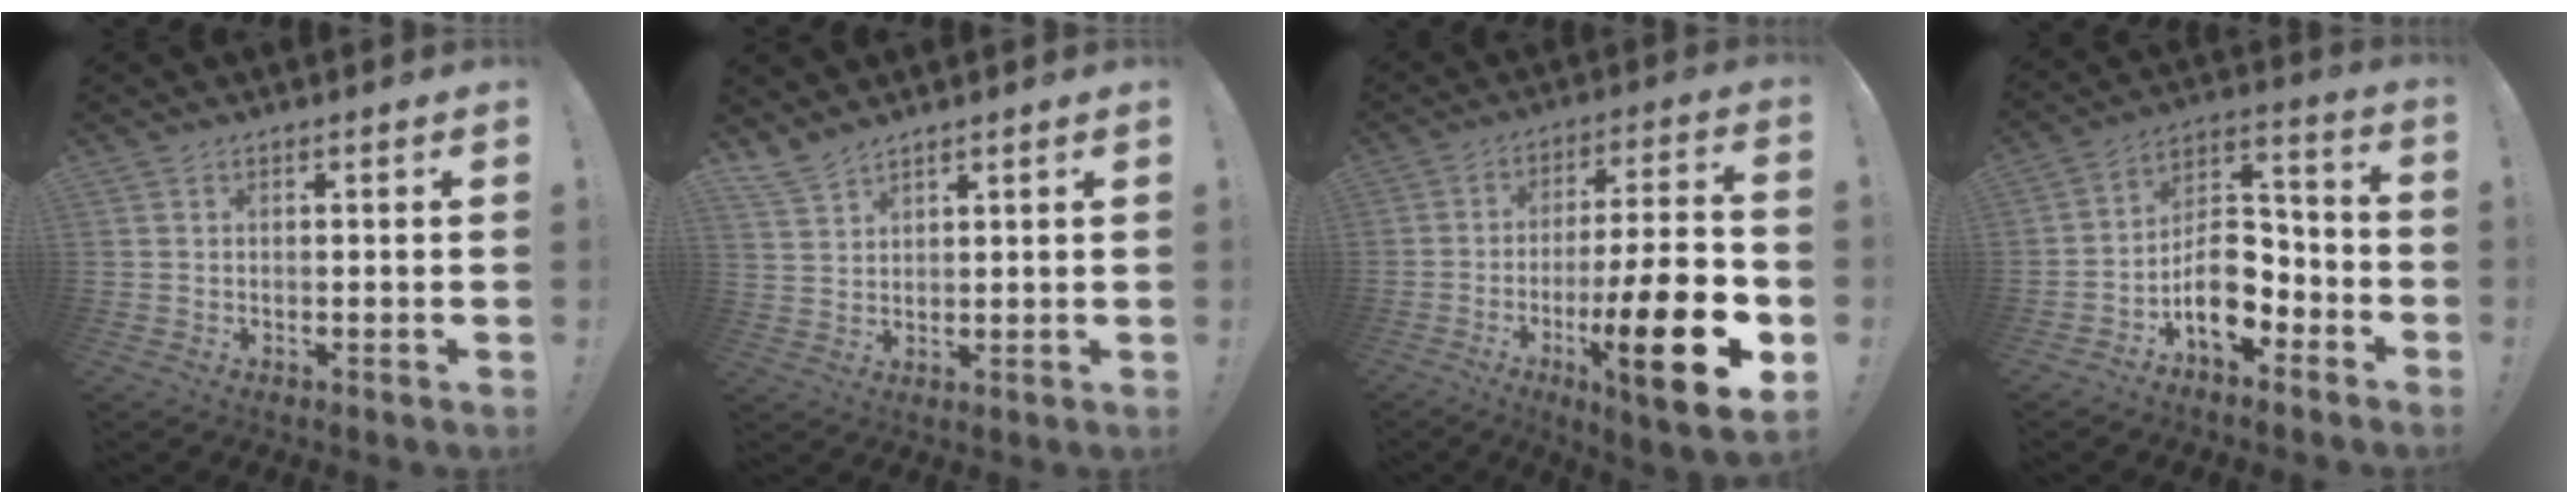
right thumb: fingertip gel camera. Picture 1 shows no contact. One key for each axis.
{"total": 5.3, "fx": 4.7, "fy": 1.7, "fz": 1.8, "tx": -0.041, "ty": -0.024, "tz": 0.091}
{"total": 22.3, "fx": -7.4, "fy": 4.4, "fz": 20.5, "tx": -0.308, "ty": 0.026, "tz": -0.111}
{"total": 13.0, "fx": -6.3, "fy": 8.4, "fz": 7.8, "tx": -0.120, "ty": 0.038, "tz": -0.102}